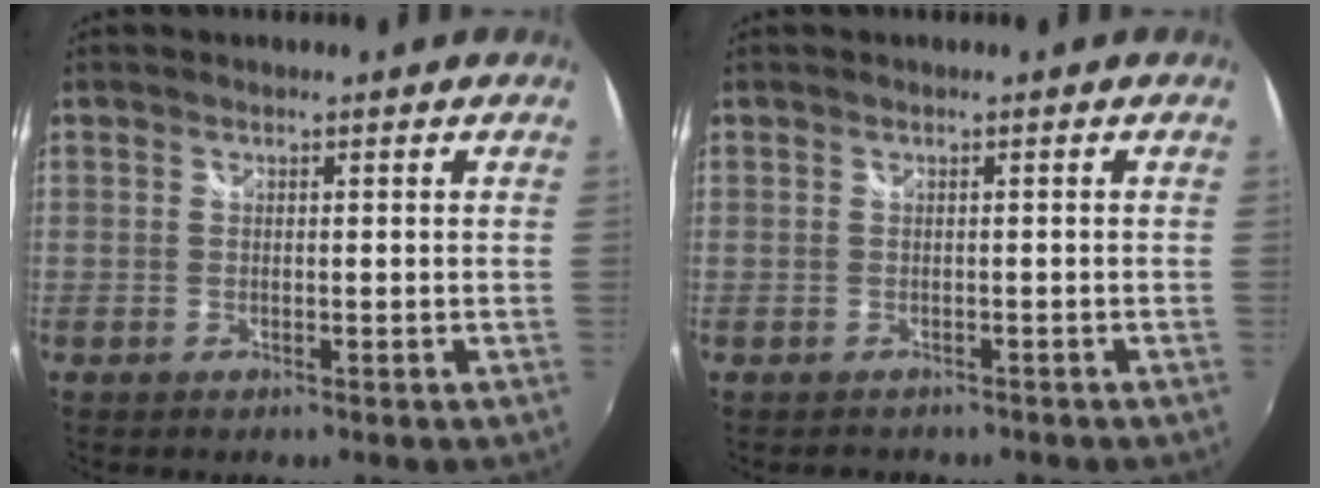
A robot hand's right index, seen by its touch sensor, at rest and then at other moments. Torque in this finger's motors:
{"motor_torque": [-0.10, -0.01, -0.18, -0.07]}